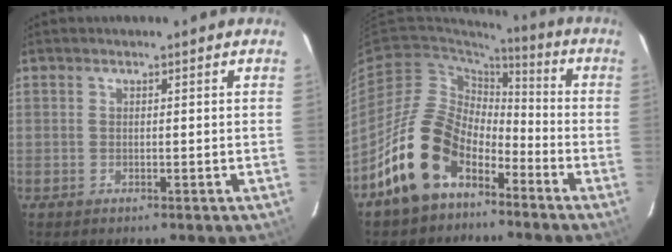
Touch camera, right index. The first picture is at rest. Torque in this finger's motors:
{"motor_torque": [0.88, -0.61, 1.05, 0.21]}